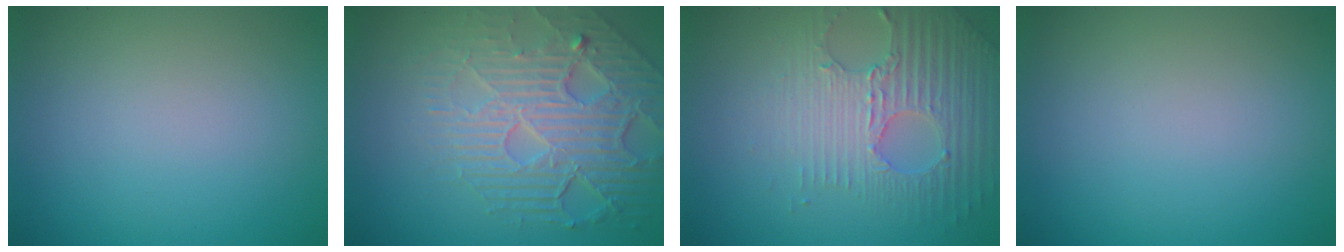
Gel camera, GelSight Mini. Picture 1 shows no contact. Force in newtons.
{"total": 7.8, "press": 5.5, "slide": 5.6}
{"total": 4.5, "press": 4.1, "slide": 1.8}
{"total": 0.0}